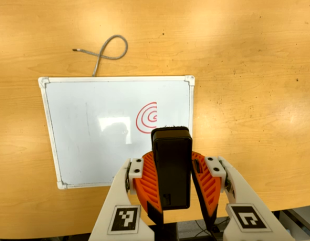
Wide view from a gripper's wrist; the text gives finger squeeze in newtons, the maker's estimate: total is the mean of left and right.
{"total": 11.8, "left": 11.0, "right": 12.6}